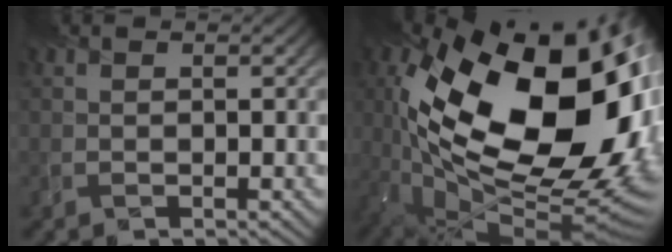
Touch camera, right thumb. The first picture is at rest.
{"total": 22.0, "force": [3.0, 11.7, 18.4], "torque": [-0.349, -0.039, 0.079]}